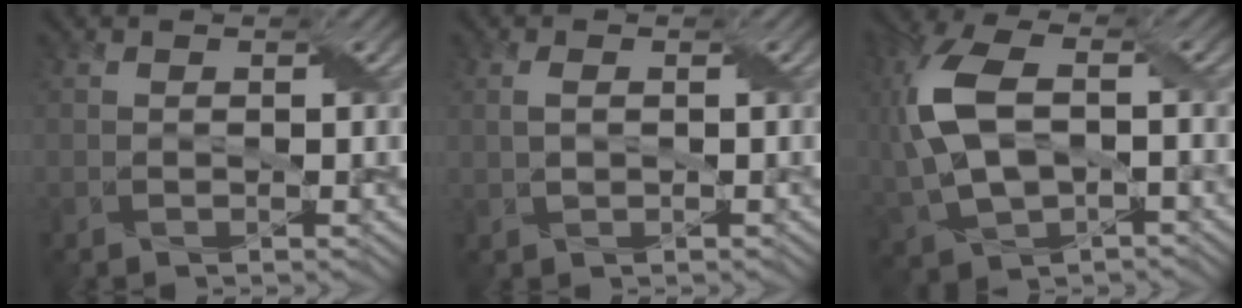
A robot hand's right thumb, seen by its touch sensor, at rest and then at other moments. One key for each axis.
{"total": 0.8, "fx": 0.2, "fy": 0.5, "fz": 0.5, "tx": -0.018, "ty": 0.003, "tz": 0.007}
{"total": 11.5, "fx": 0.6, "fy": 6.6, "fz": 9.4, "tx": -0.249, "ty": 0.004, "tz": 0.016}